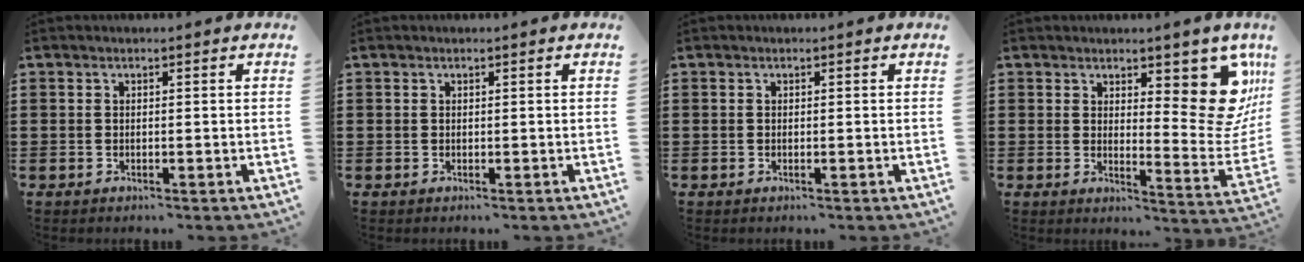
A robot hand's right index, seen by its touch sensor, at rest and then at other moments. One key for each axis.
{"total": 0.0}
{"total": 0.0}
{"total": 10.3, "fx": 5.7, "fy": 3.8, "fz": 7.7, "tx": -0.091, "ty": -0.048, "tz": 0.101}